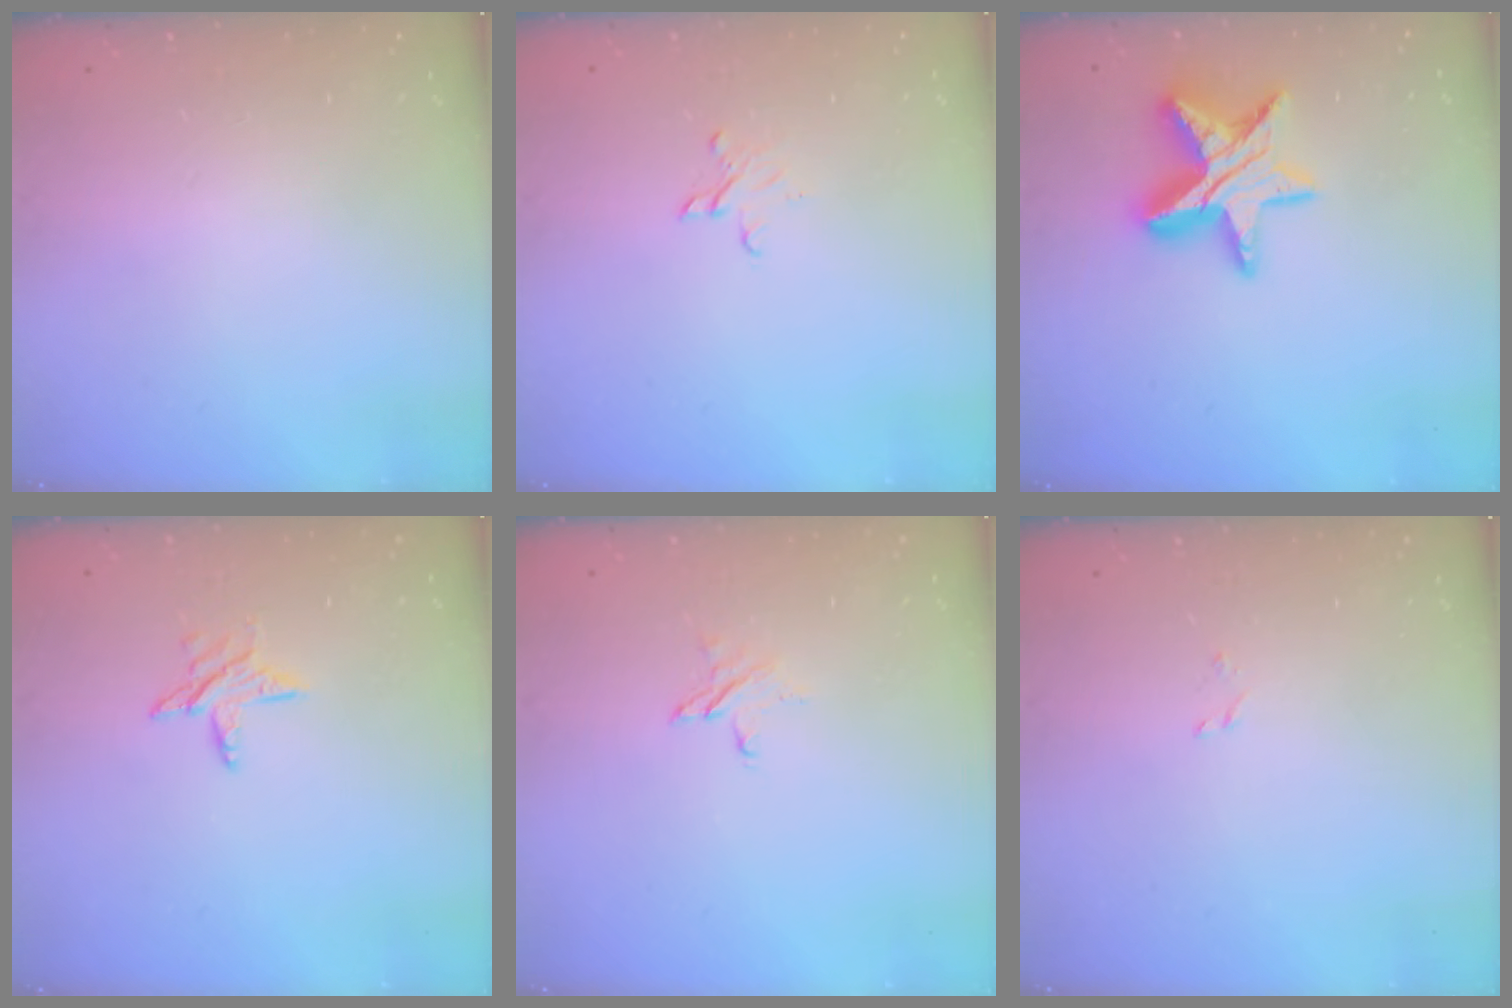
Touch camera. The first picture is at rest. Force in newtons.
{"total": 3.4, "press": 3.3, "slide": 0.2}
{"total": 14.8, "press": 14.8, "slide": 1.1}
{"total": 5.2, "press": 5.2, "slide": 0.5}
{"total": 3.5, "press": 3.5, "slide": 0.3}
{"total": 1.6, "press": 1.5, "slide": 0.3}